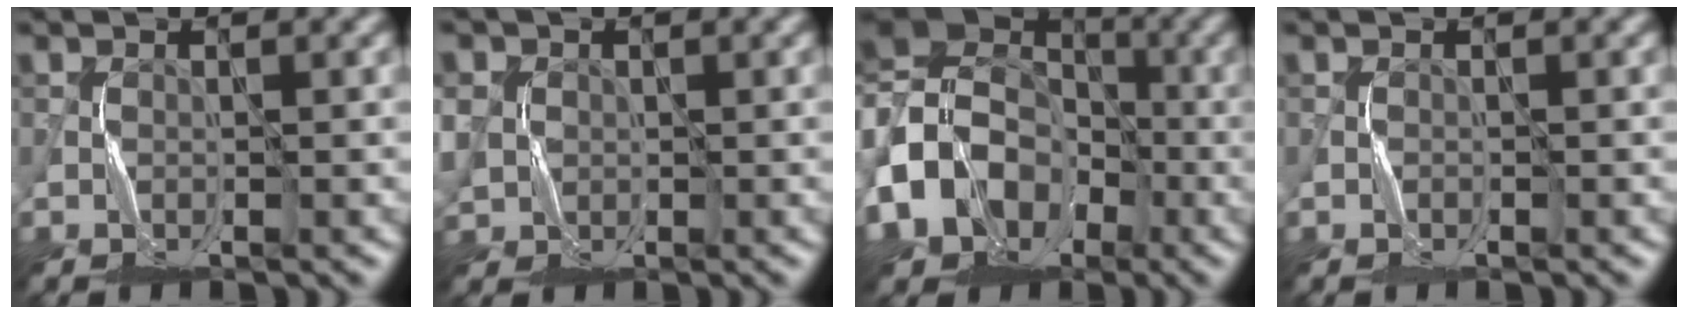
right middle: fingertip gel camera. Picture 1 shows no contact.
{"total": 3.8, "force": [0.2, 3.5, 1.6], "torque": [-0.057, 0.006, 0.006]}
{"total": 13.4, "force": [-4.4, 11.0, 6.4], "torque": [-0.145, -0.005, -0.104]}
{"total": 0.0}